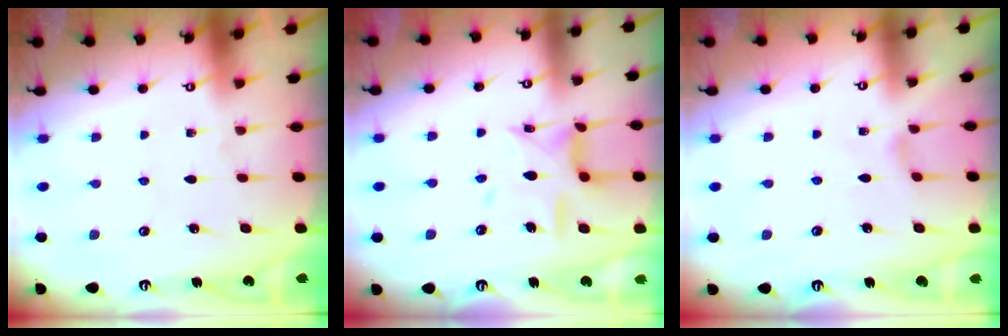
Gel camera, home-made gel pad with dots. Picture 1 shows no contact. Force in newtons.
{"total": 12.1, "press": 12.1, "slide": 0.8}
{"total": 0.0}